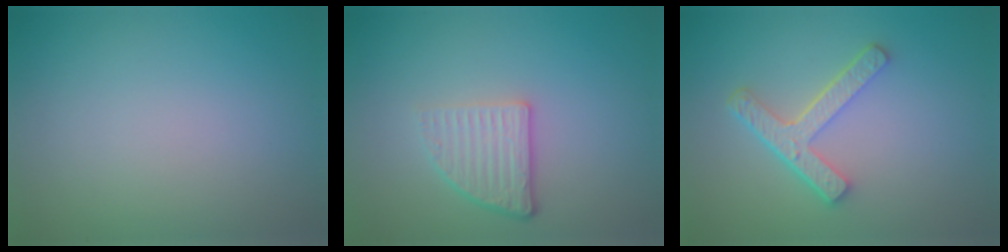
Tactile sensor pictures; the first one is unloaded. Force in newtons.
{"total": 3.3, "press": 2.5, "slide": 2.2}
{"total": 4.2, "press": 3.2, "slide": 2.8}